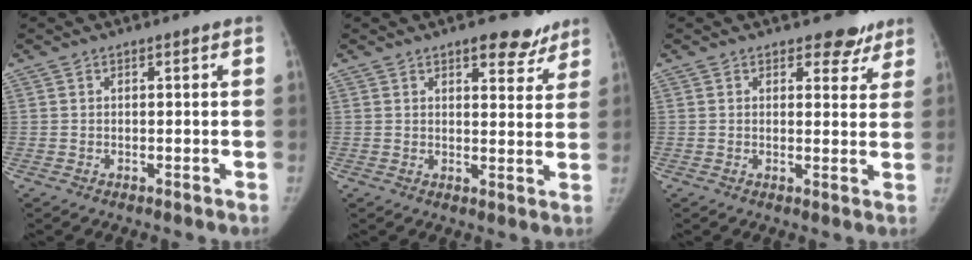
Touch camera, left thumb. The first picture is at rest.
{"total": 7.2, "force": [5.0, 3.4, 3.8], "torque": [-0.011, -0.024, 0.065]}
{"total": 4.8, "force": [3.7, 2.8, 1.3], "torque": [0.018, -0.022, 0.041]}